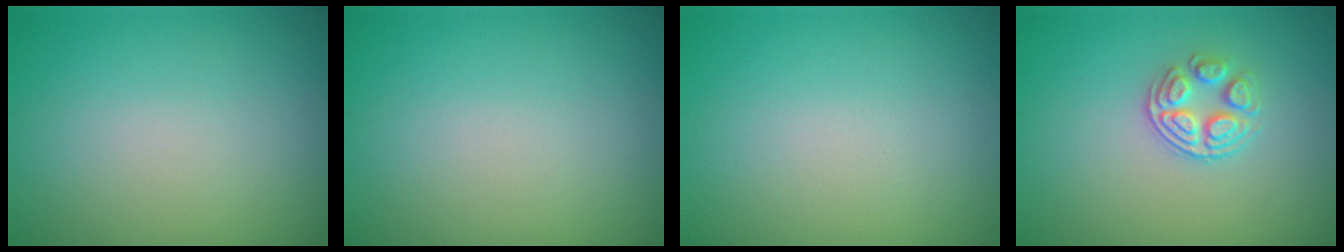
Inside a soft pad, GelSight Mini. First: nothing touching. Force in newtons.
{"total": 0.0}
{"total": 0.0}
{"total": 3.0, "press": 2.6, "slide": 1.5}